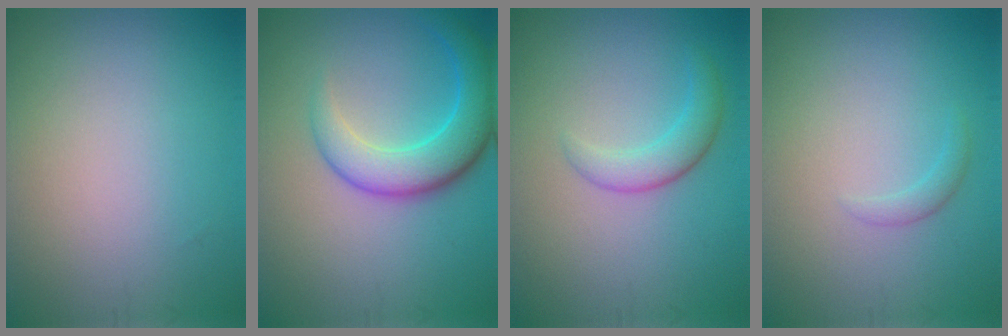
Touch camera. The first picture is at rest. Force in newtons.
{"total": 5.7, "press": 5.7, "slide": 0.3}
{"total": 2.5, "press": 2.5, "slide": 0.2}
{"total": 1.0, "press": 1.0, "slide": 0.1}